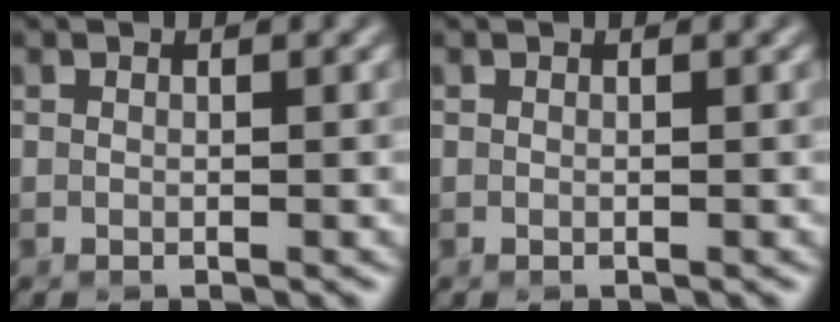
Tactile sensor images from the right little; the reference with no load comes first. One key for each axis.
{"total": 0.0}